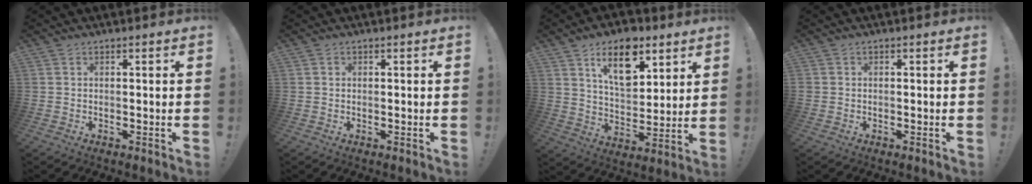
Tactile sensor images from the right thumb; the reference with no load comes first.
{"total": 0.5, "force": [0.0, 0.5, 0.0], "torque": [0.004, 0.002, -0.001]}
{"total": 15.5, "force": [8.7, 8.4, 9.6], "torque": [-0.138, -0.039, 0.152]}
{"total": 0.8, "force": [-0.1, 0.8, 0.1], "torque": [-0.002, 0.003, -0.002]}